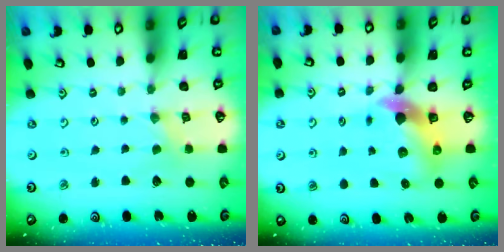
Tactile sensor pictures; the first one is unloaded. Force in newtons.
{"total": 6.9, "press": 6.9, "slide": 1.0}